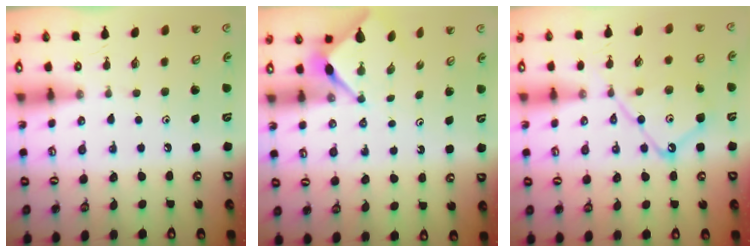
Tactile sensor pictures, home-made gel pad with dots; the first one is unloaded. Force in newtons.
{"total": 2.8, "press": 2.8, "slide": 0.3}
{"total": 11.9, "press": 11.8, "slide": 1.2}